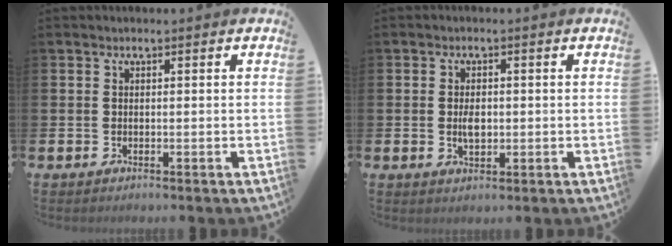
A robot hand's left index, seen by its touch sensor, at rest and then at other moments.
{"total": 2.6, "force": [0.0, 1.4, 2.2], "torque": [-0.034, 0.001, -0.003]}